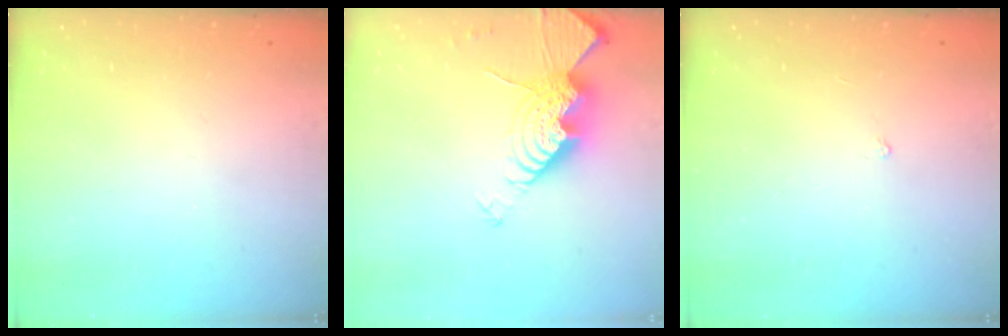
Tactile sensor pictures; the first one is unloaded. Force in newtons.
{"total": 14.6, "press": 14.5, "slide": 1.2}
{"total": 1.1, "press": 1.1, "slide": 0.3}